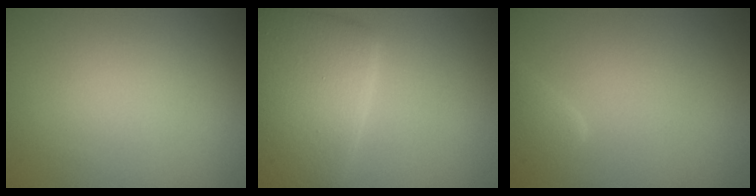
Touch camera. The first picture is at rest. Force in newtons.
{"total": 6.2, "press": 6.2, "slide": 0.2}
{"total": 1.7, "press": 1.7, "slide": 0.2}